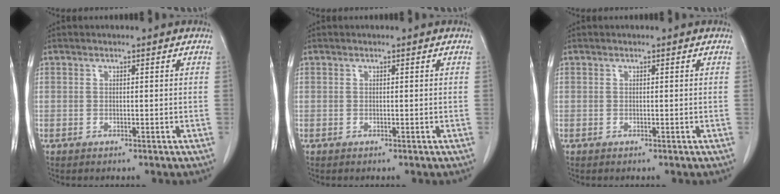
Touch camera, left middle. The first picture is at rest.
{"total": 0.0}
{"total": 0.0}